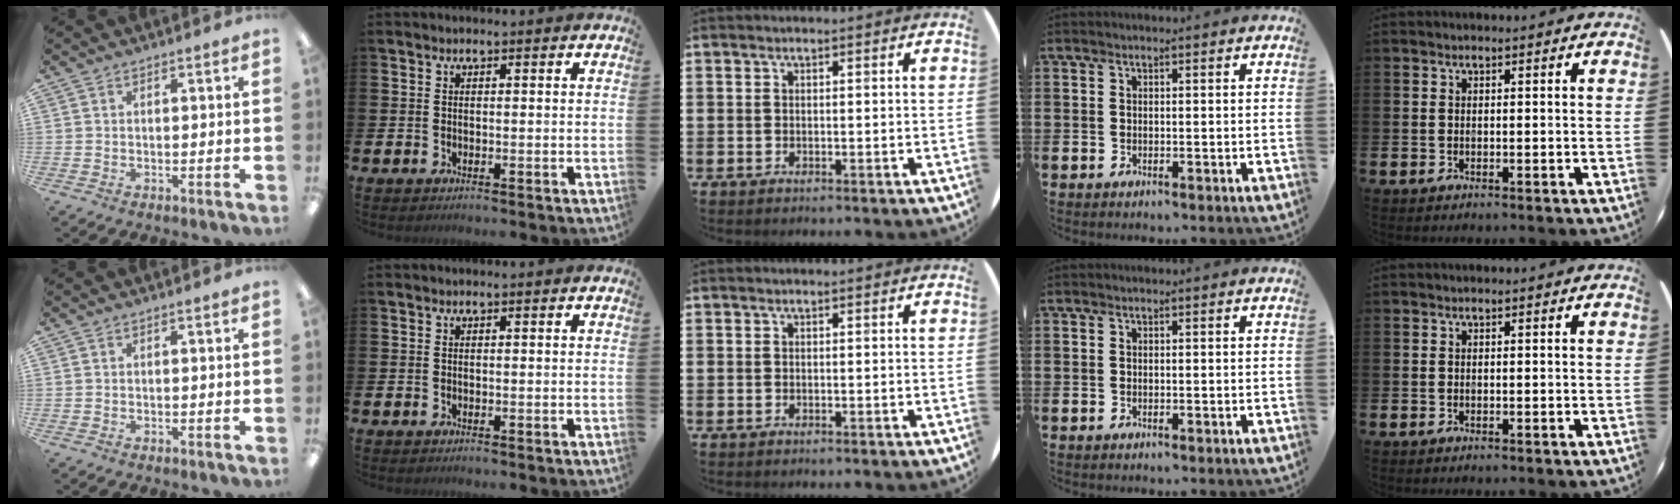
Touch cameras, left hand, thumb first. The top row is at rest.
{}